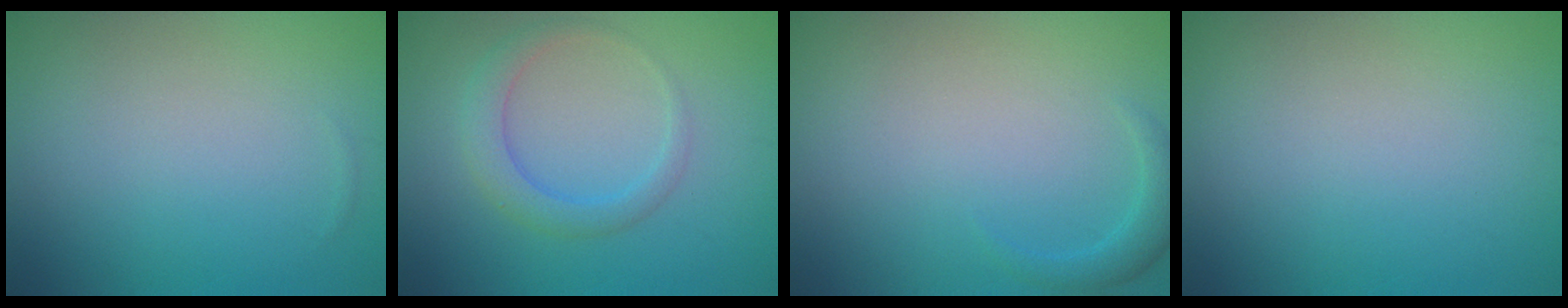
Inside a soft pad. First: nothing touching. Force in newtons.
{"total": 2.6, "press": 2.6, "slide": 0.1}
{"total": 1.5, "press": 1.5, "slide": 0.0}
{"total": 0.0}